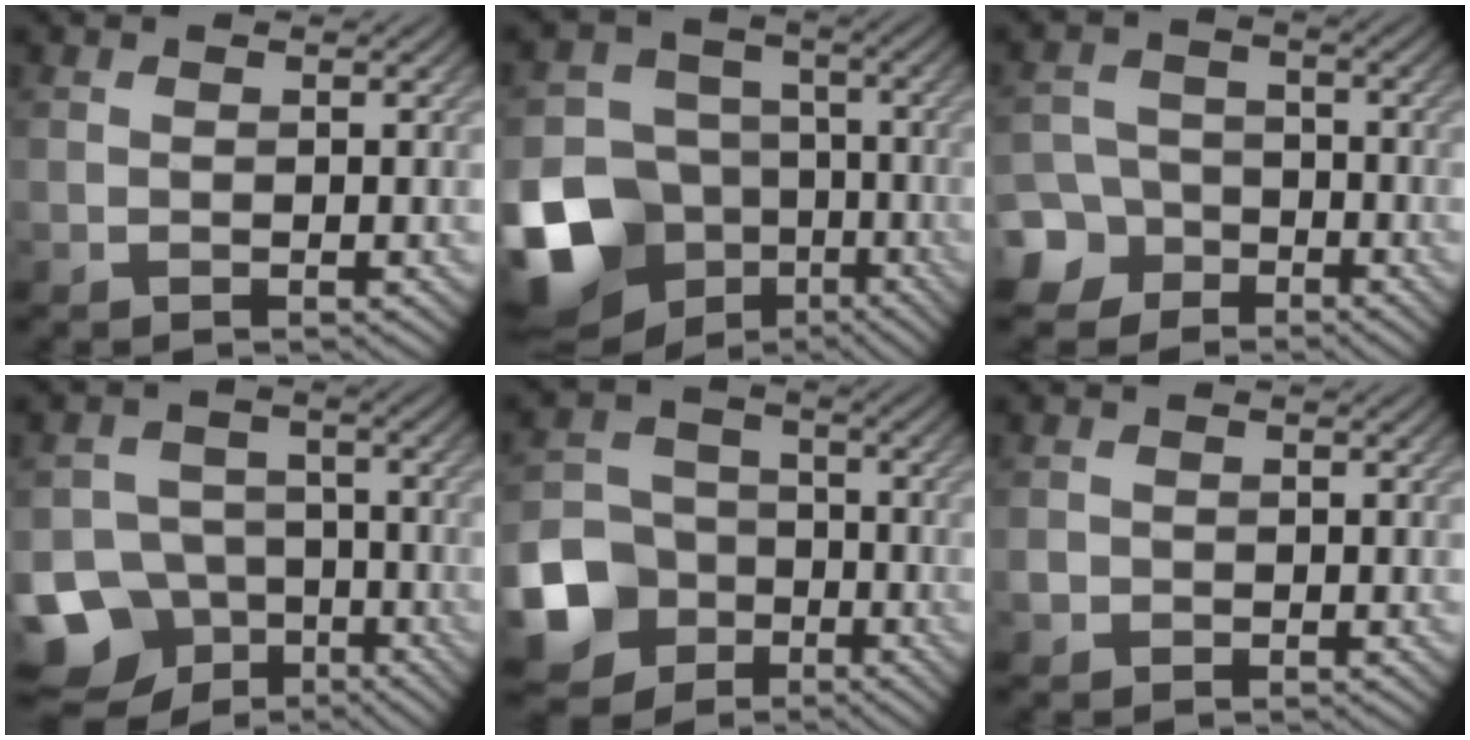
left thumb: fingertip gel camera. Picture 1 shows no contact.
{"total": 16.4, "force": [-7.4, 12.9, 6.8], "torque": [-0.209, -0.036, -0.126]}
{"total": 7.8, "force": [-4.8, 5.9, 1.7], "torque": [-0.039, -0.019, -0.107]}
{"total": 13.5, "force": [-8.3, 10.0, 3.8], "torque": [-0.094, -0.042, -0.139]}
{"total": 13.2, "force": [-5.7, 11.0, 4.4], "torque": [-0.138, -0.045, -0.128]}
{"total": 1.1, "force": [-0.4, 1.0, 0.3], "torque": [-0.007, -0.004, -0.011]}